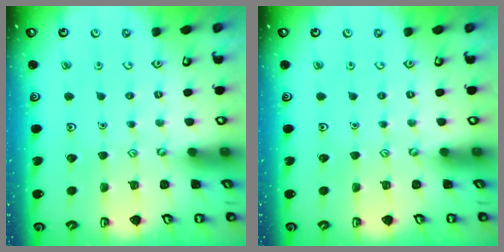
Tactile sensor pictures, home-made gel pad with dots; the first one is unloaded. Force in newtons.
{"total": 0.0}